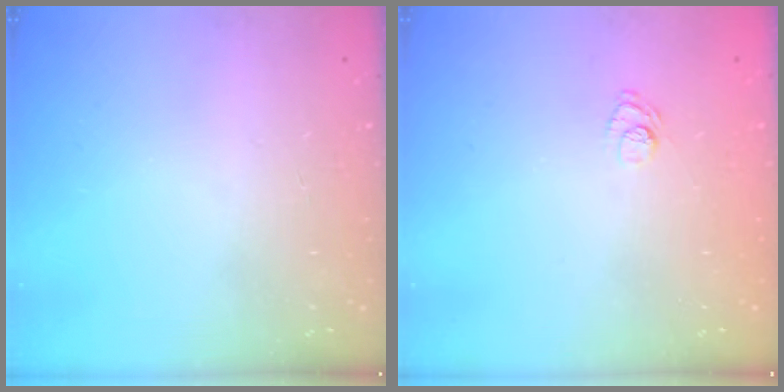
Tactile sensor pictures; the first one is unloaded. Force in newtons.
{"total": 6.6, "press": 6.5, "slide": 1.4}